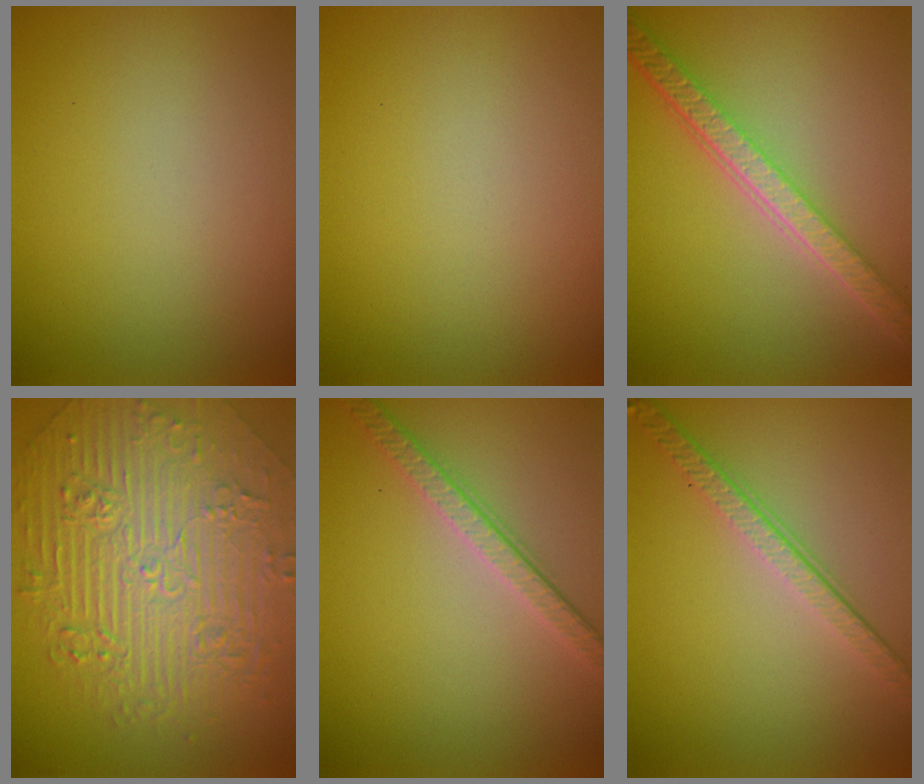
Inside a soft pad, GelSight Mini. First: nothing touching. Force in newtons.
{"total": 0.0}
{"total": 5.6, "press": 4.3, "slide": 3.6}
{"total": 11.2, "press": 7.5, "slide": 8.3}
{"total": 3.8, "press": 2.8, "slide": 2.6}
{"total": 3.9, "press": 2.7, "slide": 2.8}